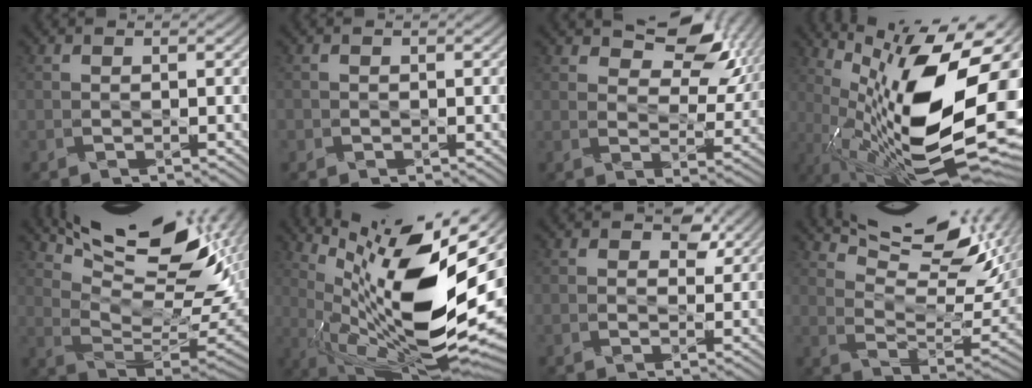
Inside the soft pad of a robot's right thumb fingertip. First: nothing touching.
{"total": 0.6, "force": [0.0, 0.5, -0.3], "torque": [0.009, -0.004, -0.006]}
{"total": 9.1, "force": [5.8, 4.4, 5.5], "torque": [-0.088, -0.001, 0.093]}
{"total": 19.6, "force": [2.3, 6.9, 18.2], "torque": [-0.302, -0.001, 0.042]}
{"total": 16.0, "force": [9.9, 5.0, 11.5], "torque": [-0.190, 0.006, 0.161]}
{"total": 18.3, "force": [4.8, 5.6, 16.7], "torque": [-0.294, 0.008, 0.096]}
{"total": 2.8, "force": [1.7, 1.8, 1.4], "torque": [-0.022, -0.003, 0.017]}
{"total": 15.9, "force": [11.2, 4.8, 10.2], "torque": [-0.176, 0.010, 0.161]}